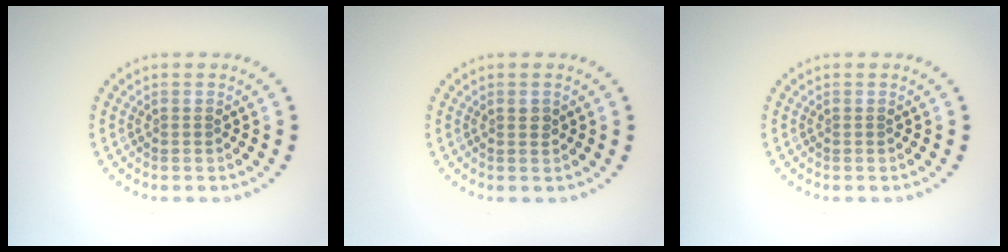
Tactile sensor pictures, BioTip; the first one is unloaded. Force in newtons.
{"total": 0.8, "press": 0.7, "slide": 0.3}
{"total": 0.0}